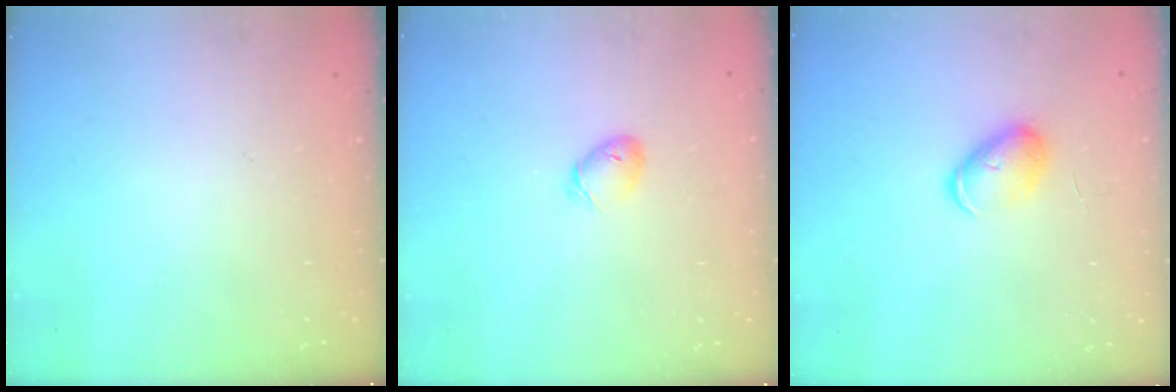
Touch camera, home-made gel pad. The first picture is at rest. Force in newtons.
{"total": 5.5, "press": 5.4, "slide": 1.0}
{"total": 6.0, "press": 6.0, "slide": 0.2}